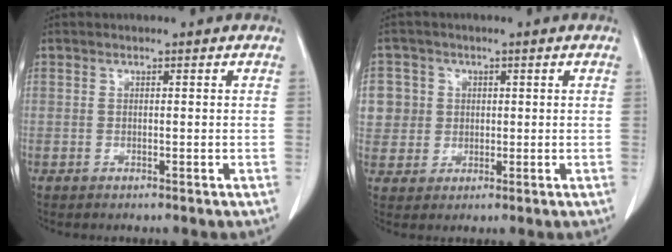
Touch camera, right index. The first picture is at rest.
{"total": 7.3, "force": [1.8, 7.1, 0.9], "torque": [-0.021, 0.022, 0.043]}